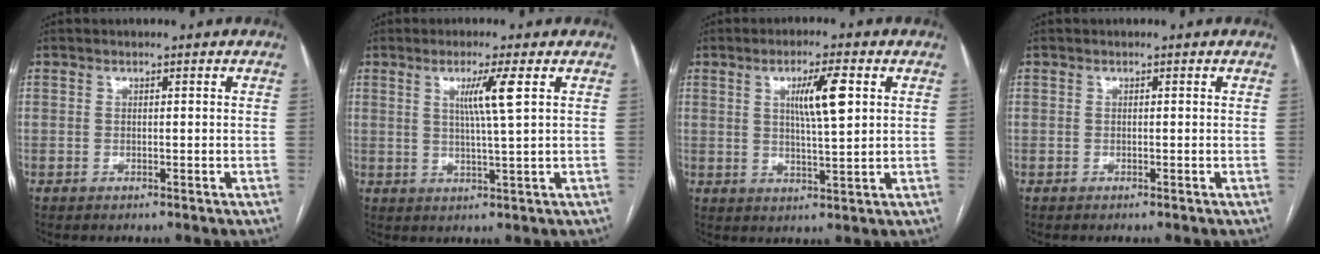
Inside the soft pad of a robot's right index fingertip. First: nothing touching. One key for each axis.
{"total": 5.2, "fx": 1.7, "fy": -1.0, "fz": 4.8, "tx": -0.089, "ty": -0.005, "tz": 0.032}
{"total": 7.0, "fx": 2.1, "fy": 0.6, "fz": 6.6, "tx": -0.117, "ty": 0.003, "tz": 0.036}
{"total": 0.0}